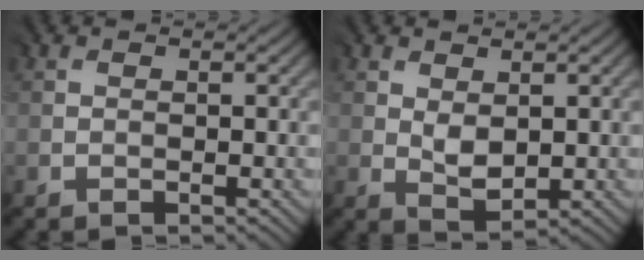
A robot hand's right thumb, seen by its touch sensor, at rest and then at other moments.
{"total": 2.8, "force": [0.6, 1.7, 2.1], "torque": [-0.045, -0.004, 0.019]}